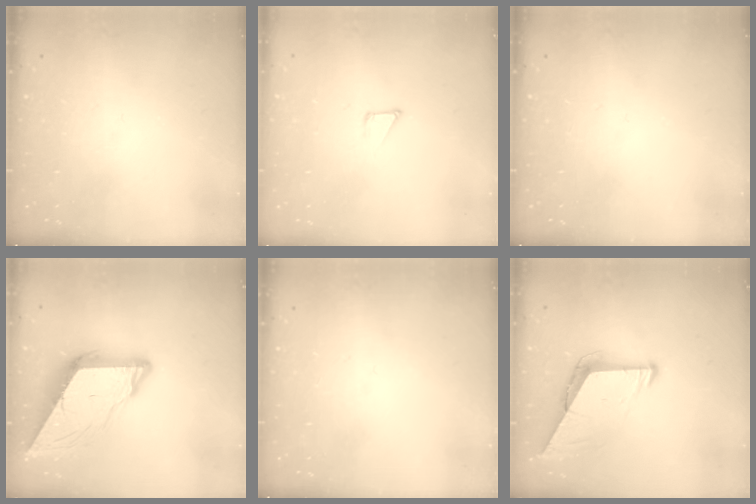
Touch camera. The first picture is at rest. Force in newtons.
{"total": 1.2, "press": 1.2, "slide": 0.0}
{"total": 0.0}
{"total": 9.3, "press": 9.2, "slide": 0.8}
{"total": 0.0}
{"total": 7.1, "press": 7.1, "slide": 0.5}